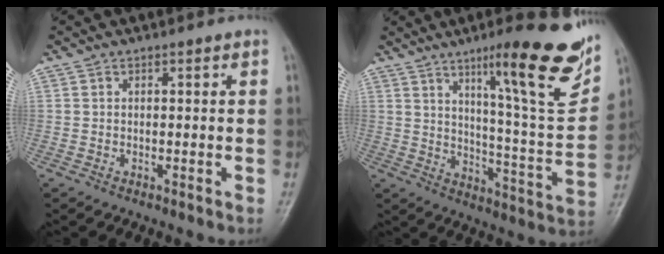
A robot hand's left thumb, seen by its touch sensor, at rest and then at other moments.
{"total": 21.4, "force": [11.9, 3.5, 17.4], "torque": [-0.211, -0.054, 0.178]}